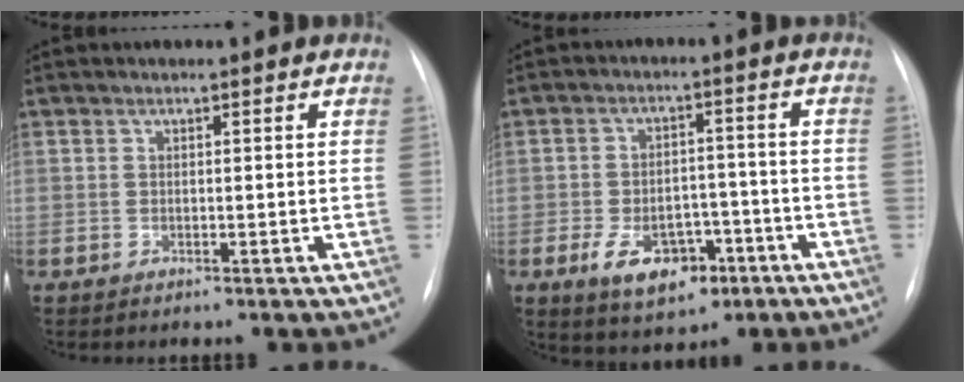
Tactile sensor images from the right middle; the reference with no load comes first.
{"total": 8.8, "force": [-4.3, 5.2, 5.7], "torque": [-0.100, 0.003, -0.061]}